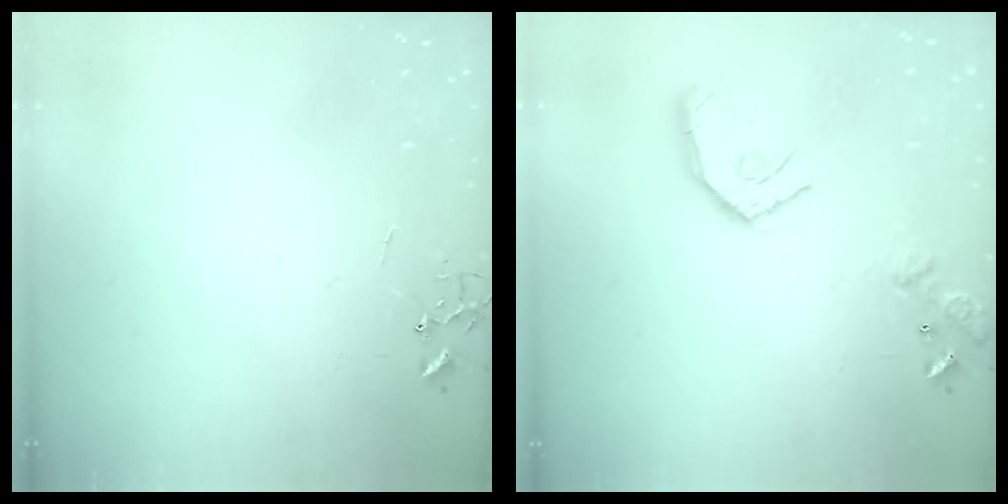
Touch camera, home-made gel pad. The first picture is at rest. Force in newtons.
{"total": 14.7, "press": 14.6, "slide": 1.6}